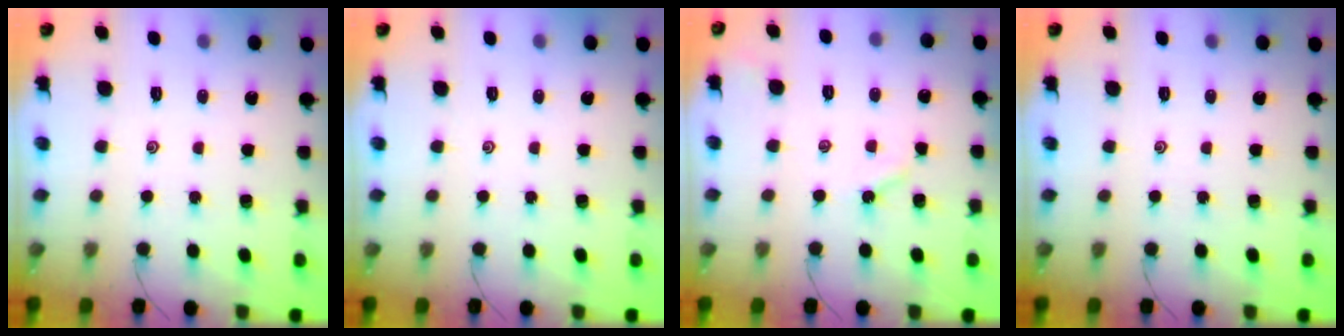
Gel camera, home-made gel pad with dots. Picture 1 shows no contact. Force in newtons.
{"total": 0.0}
{"total": 2.8, "press": 2.7, "slide": 0.3}
{"total": 0.0}